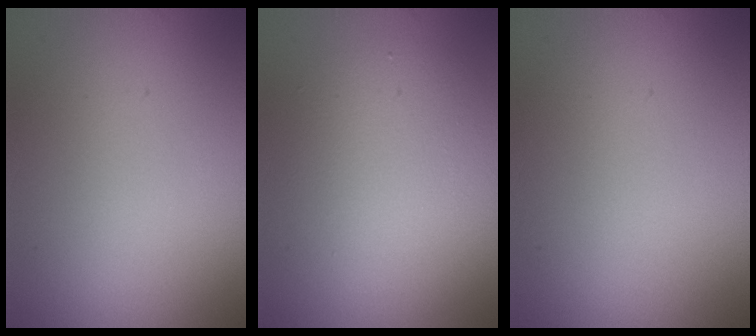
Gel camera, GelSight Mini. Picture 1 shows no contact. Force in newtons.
{"total": 4.7, "press": 4.7, "slide": 0.3}
{"total": 0.0}